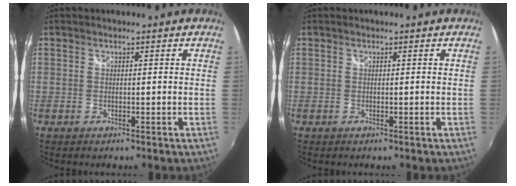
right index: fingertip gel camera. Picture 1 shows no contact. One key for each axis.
{"total": 0.0}